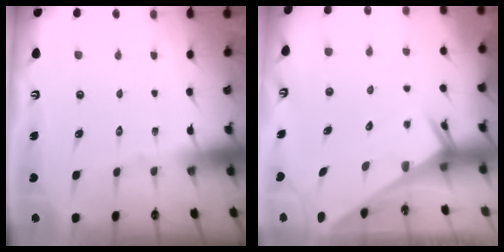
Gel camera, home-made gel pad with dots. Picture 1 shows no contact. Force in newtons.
{"total": 2.6, "press": 2.6, "slide": 0.1}